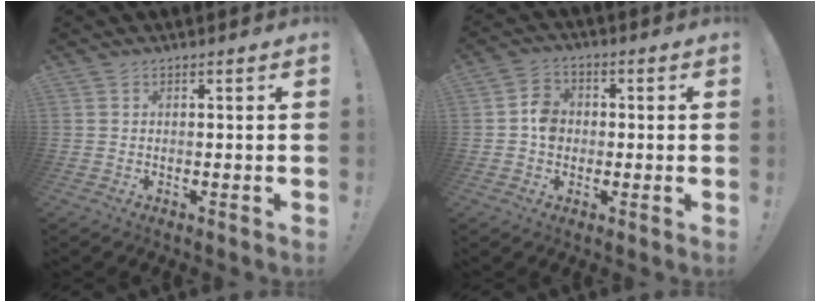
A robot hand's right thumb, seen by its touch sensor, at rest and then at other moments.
{"total": 6.7, "force": [-1.0, 5.7, 3.3], "torque": [-0.043, 0.019, -0.013]}